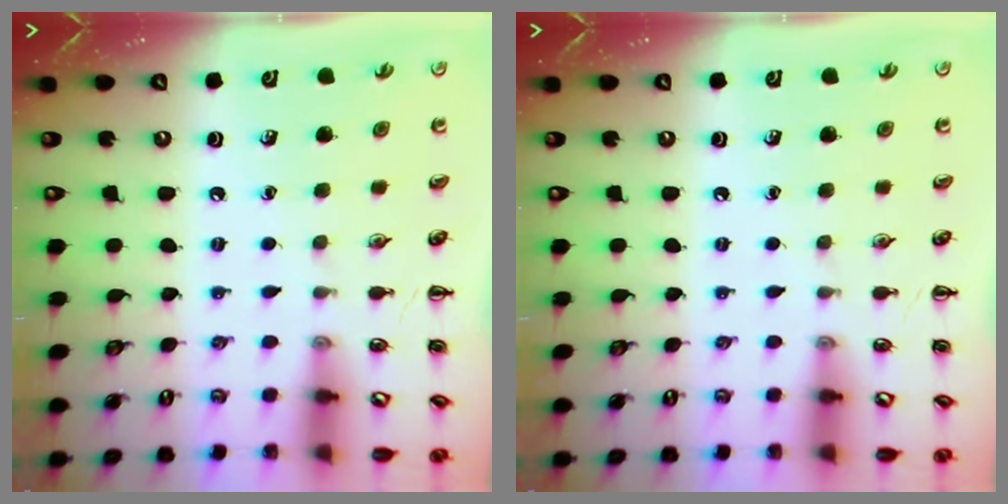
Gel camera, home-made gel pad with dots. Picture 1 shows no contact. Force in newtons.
{"total": 0.0}